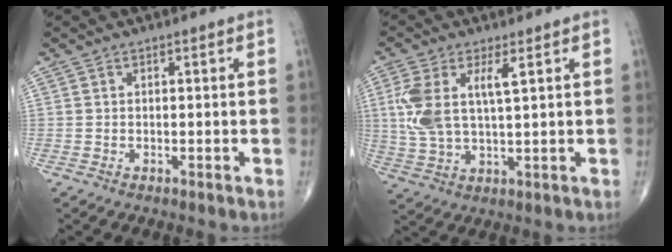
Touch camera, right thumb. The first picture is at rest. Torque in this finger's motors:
{"motor_torque": [0.14, 0.28, 1.26, 0.39, 0.35]}